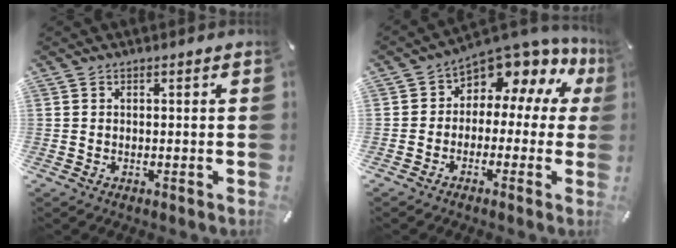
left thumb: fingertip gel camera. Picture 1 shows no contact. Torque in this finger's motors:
{"motor_torque": [0.70, 1.56, 0.46, 0.27, 0.05]}